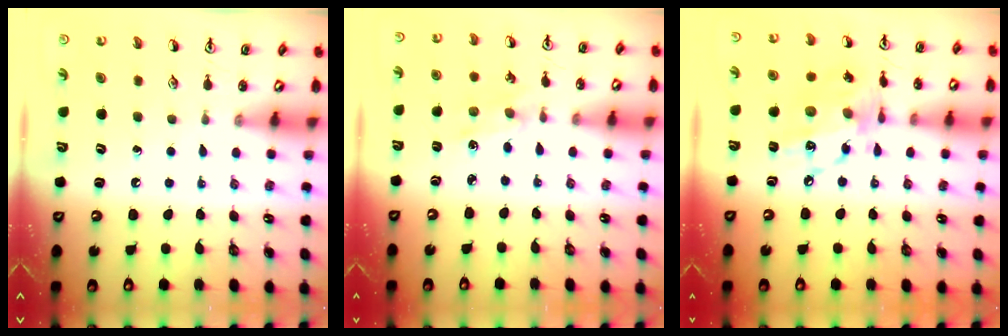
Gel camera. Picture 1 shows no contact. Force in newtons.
{"total": 2.0, "press": 2.0, "slide": 0.4}
{"total": 14.9, "press": 14.8, "slide": 1.4}